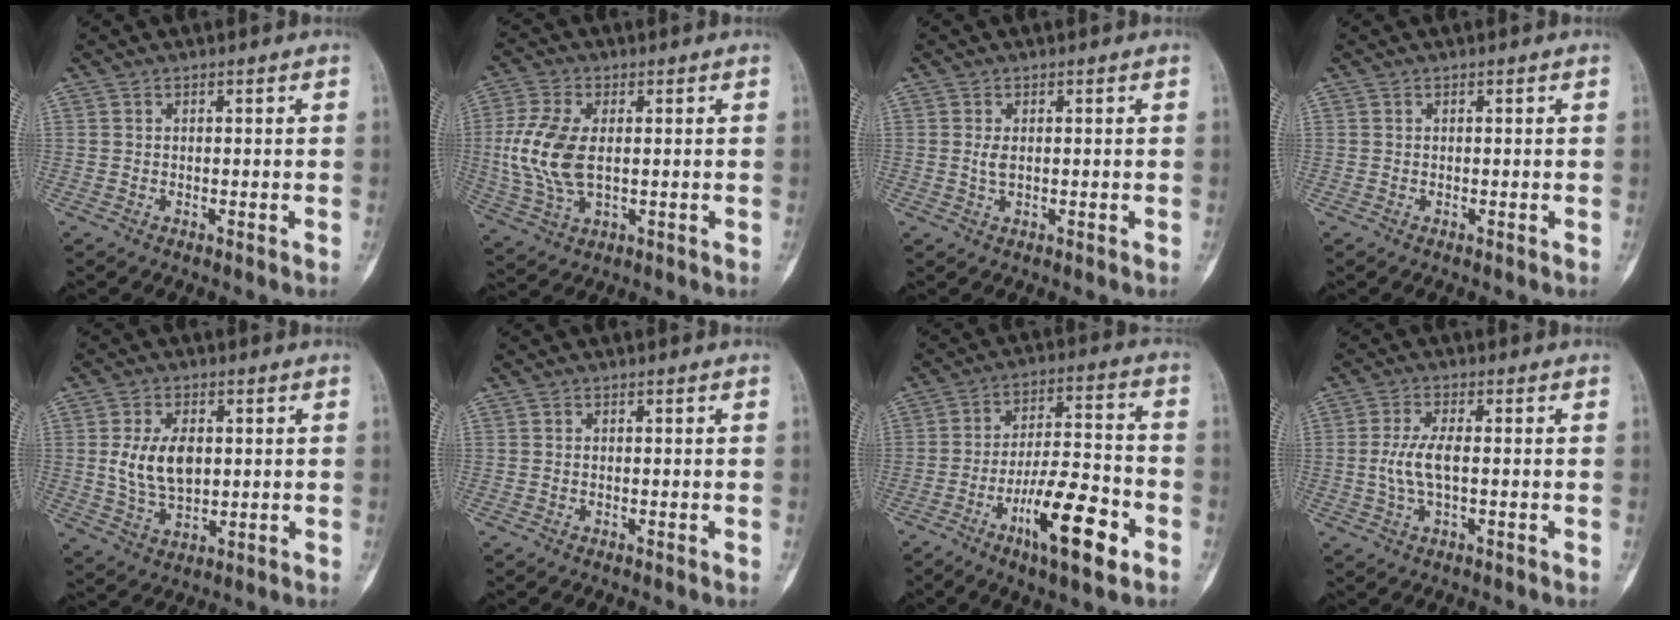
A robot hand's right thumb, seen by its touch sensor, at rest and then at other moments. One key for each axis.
{"total": 11.4, "fx": 0.6, "fy": 6.3, "fz": 9.5, "tx": -0.215, "ty": -0.002, "tz": 0.015}
{"total": 1.6, "fx": 0.2, "fy": 0.8, "fz": 1.4, "tx": -0.029, "ty": 0.000, "tz": 0.008}
{"total": 0.0}
{"total": 9.5, "fx": 1.2, "fy": 5.7, "fz": 7.4, "tx": -0.130, "ty": -0.009, "tz": 0.031}
{"total": 0.0}
{"total": 16.0, "fx": -7.3, "fy": 4.6, "fz": 13.5, "tx": -0.222, "ty": 0.040, "tz": -0.117}
{"total": 5.6, "fx": -0.3, "fy": 2.0, "fz": 5.3, "tx": -0.121, "ty": 0.006, "tz": -0.007}